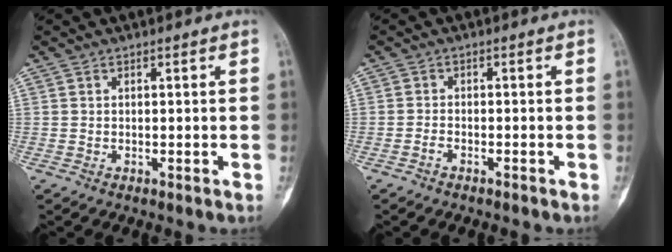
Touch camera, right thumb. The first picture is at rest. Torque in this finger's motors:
{"motor_torque": [-0.33, -0.01, -0.08, -0.16, -0.05]}